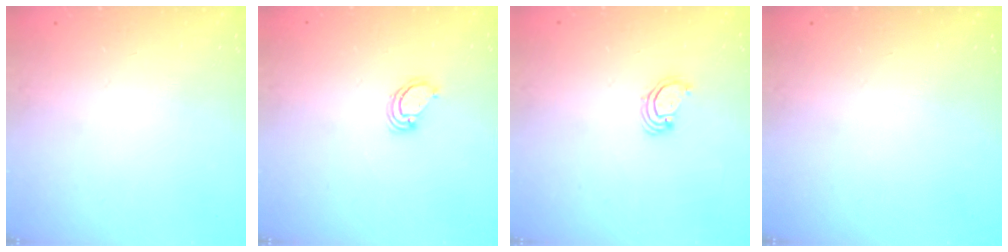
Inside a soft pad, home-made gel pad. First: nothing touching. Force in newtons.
{"total": 4.1, "press": 4.1, "slide": 0.2}
{"total": 2.5, "press": 2.5, "slide": 0.2}
{"total": 0.0}